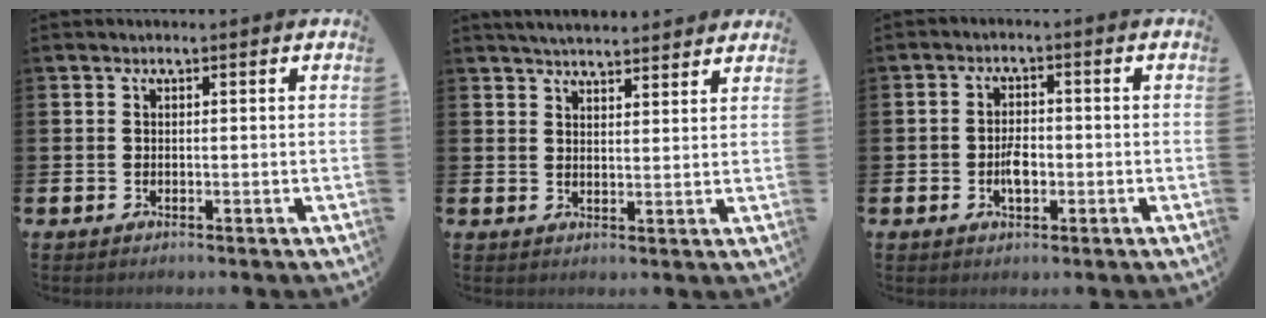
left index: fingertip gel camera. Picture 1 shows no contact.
{"total": 4.0, "force": [4.0, 0.1, 0.3], "torque": [-0.012, -0.024, 0.071]}
{"total": 3.2, "force": [-0.6, 1.9, 2.5], "torque": [-0.034, -0.002, -0.014]}